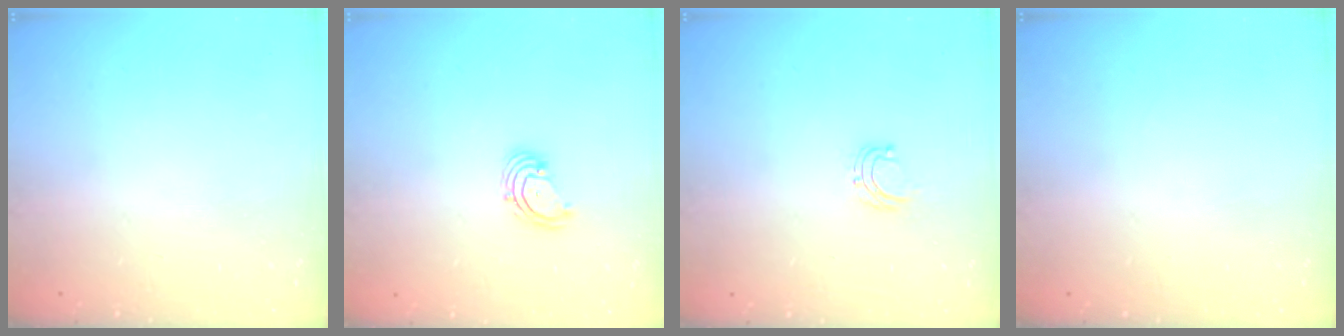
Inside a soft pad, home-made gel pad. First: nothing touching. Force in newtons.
{"total": 2.7, "press": 2.7, "slide": 0.6}
{"total": 4.3, "press": 4.3, "slide": 0.3}
{"total": 0.0}